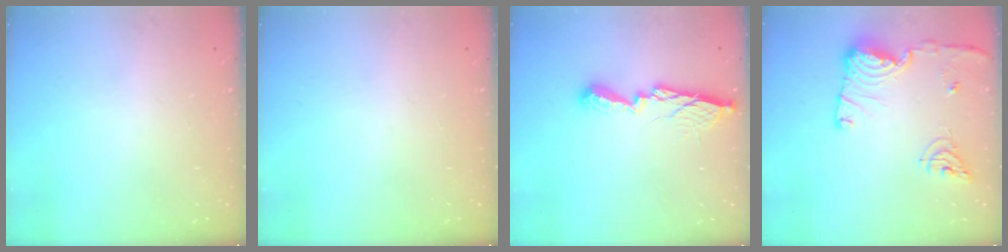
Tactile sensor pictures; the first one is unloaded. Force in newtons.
{"total": 0.0}
{"total": 11.0, "press": 11.0, "slide": 0.4}
{"total": 14.9, "press": 14.8, "slide": 1.6}